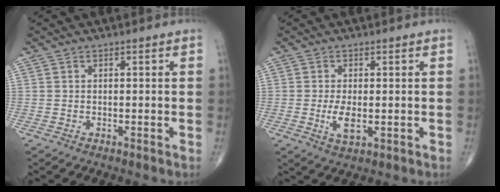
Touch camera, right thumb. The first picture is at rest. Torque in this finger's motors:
{"motor_torque": [2.21, 2.80, 0.63, 0.14, 0.20]}